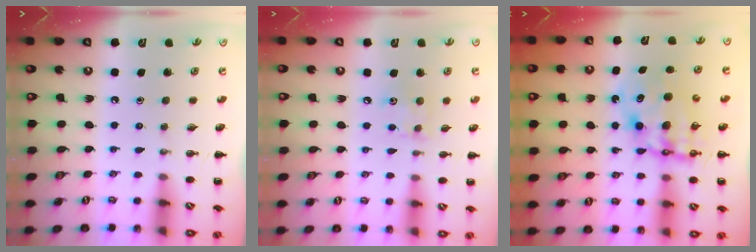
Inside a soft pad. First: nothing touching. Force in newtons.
{"total": 6.5, "press": 6.4, "slide": 1.0}
{"total": 10.0, "press": 9.7, "slide": 2.6}